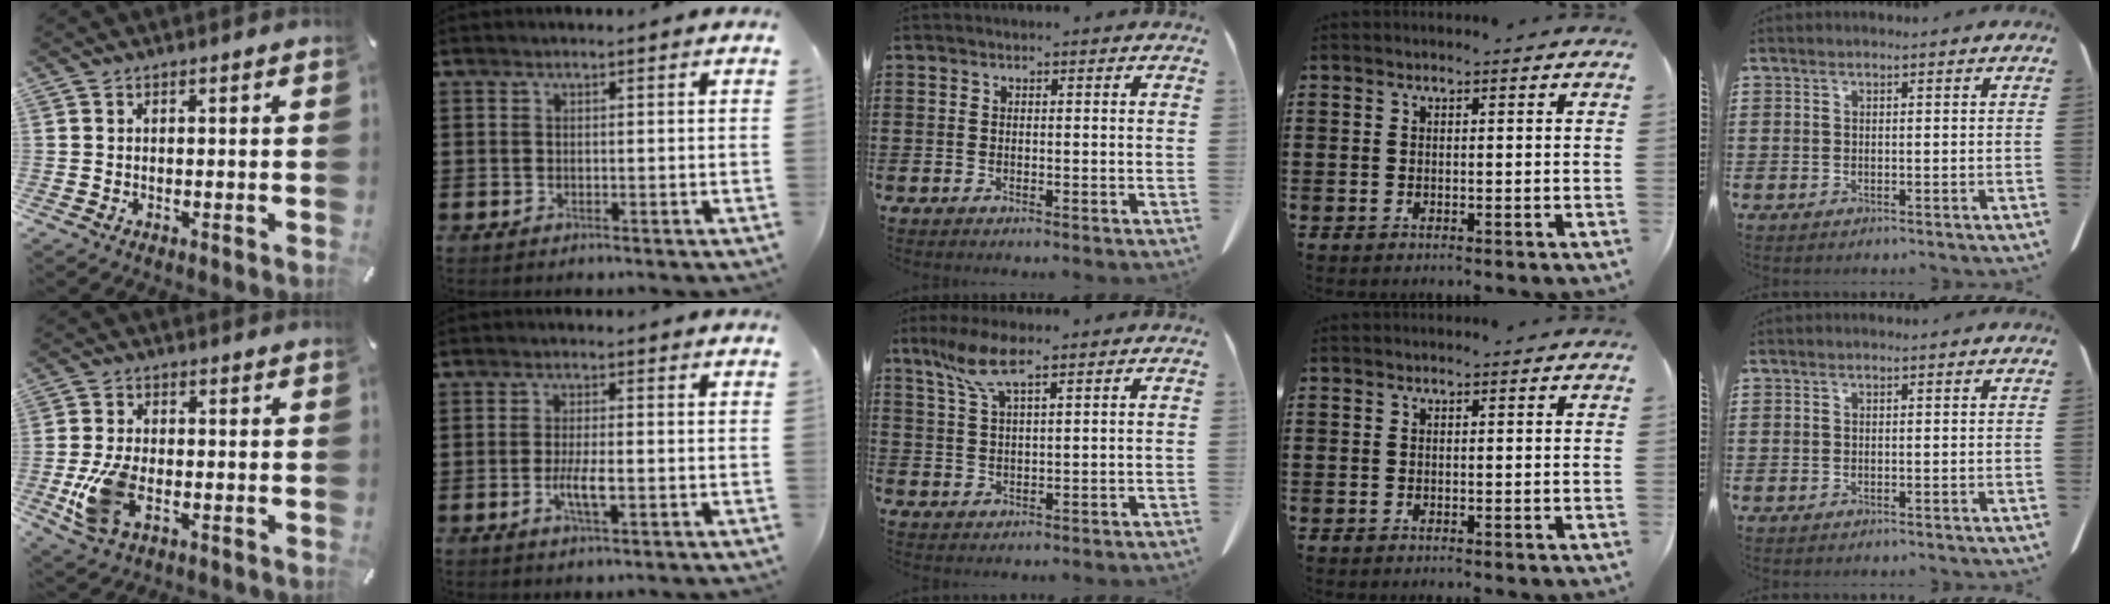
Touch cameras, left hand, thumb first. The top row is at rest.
{"thumb": {"total": 10.2, "force": [-2.6, 5.9, 8.0], "torque": [-0.177, -0.006, -0.042]}, "index": {"total": 4.2, "force": [-1.1, 0.9, 3.9], "torque": [-0.079, -0.004, -0.023]}, "middle": {"total": 6.7, "force": [4.2, 1.4, 5.0], "torque": [-0.114, -0.004, 0.074]}}